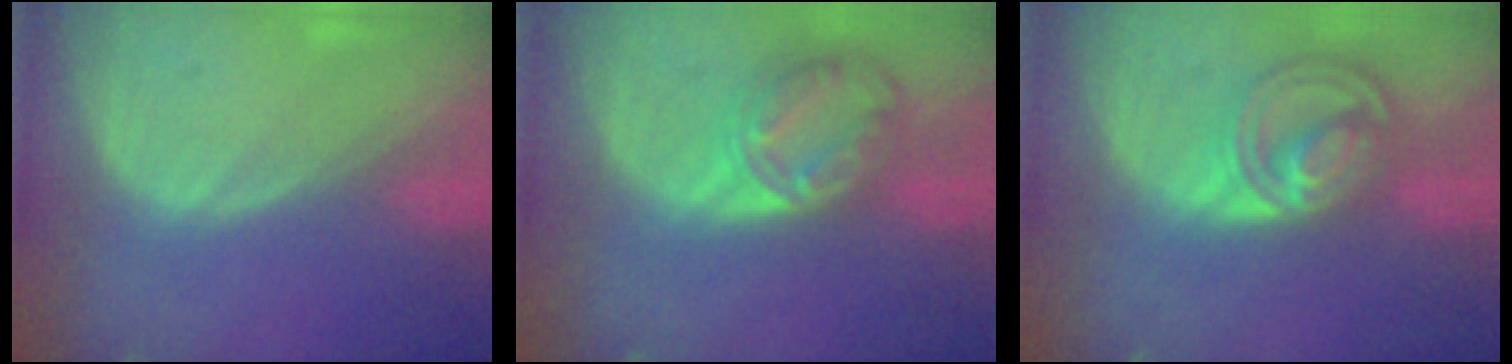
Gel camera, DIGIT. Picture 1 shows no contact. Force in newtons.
{"total": 8.2, "press": 7.0, "slide": 4.3}
{"total": 8.5, "press": 7.3, "slide": 4.4}